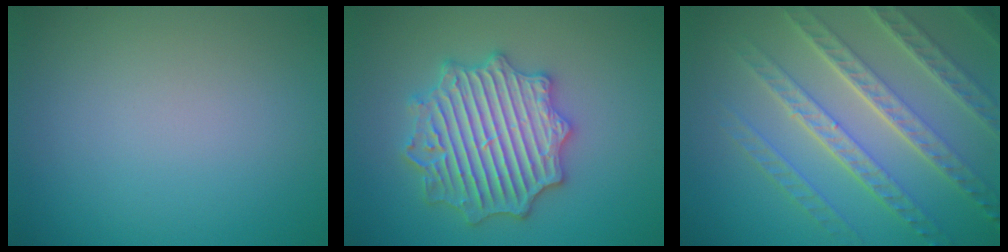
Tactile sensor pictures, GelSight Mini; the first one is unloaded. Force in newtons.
{"total": 6.8, "press": 6.7, "slide": 1.1}
{"total": 7.8, "press": 5.7, "slide": 5.4}